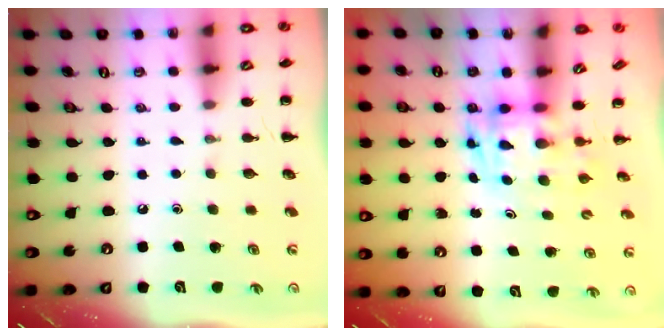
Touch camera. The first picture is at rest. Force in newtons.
{"total": 3.4, "press": 3.3, "slide": 0.6}